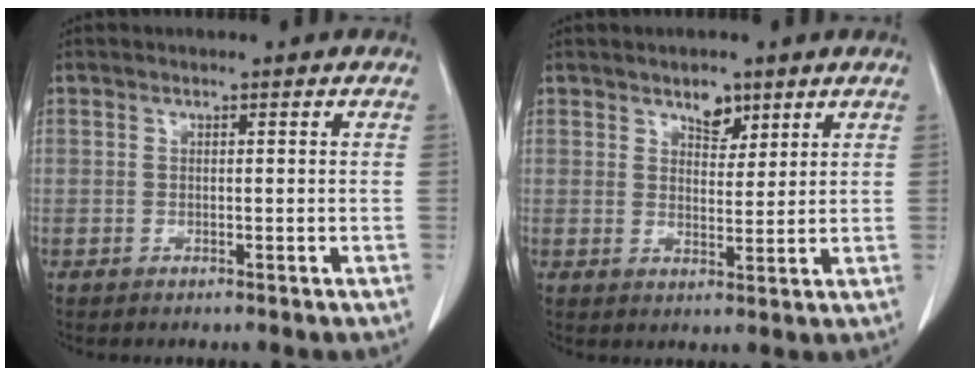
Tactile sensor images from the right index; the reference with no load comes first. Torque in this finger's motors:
{"motor_torque": [0.07, 0.06, 0.02, 0.00]}